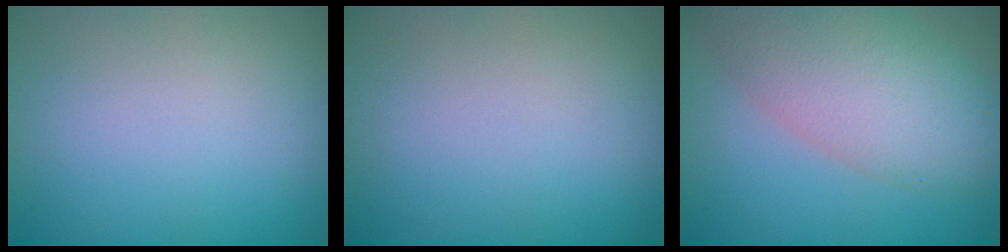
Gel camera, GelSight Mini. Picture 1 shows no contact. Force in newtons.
{"total": 0.0}
{"total": 7.6, "press": 7.5, "slide": 0.6}